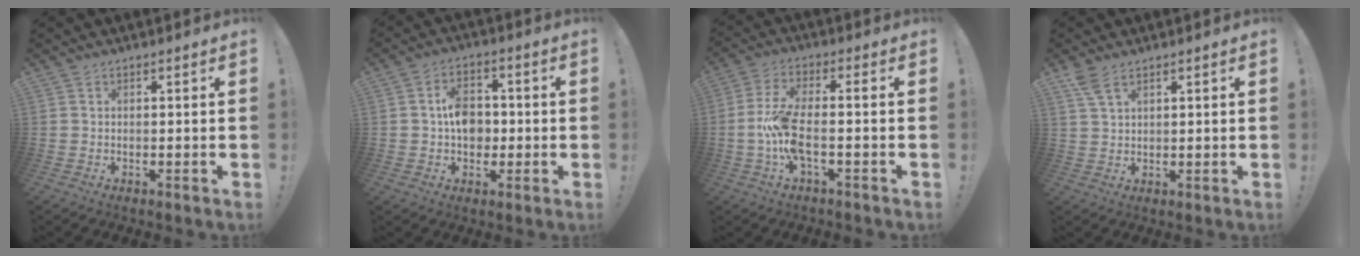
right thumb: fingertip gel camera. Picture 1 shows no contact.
{"total": 9.0, "force": [0.0, 7.1, 5.6], "torque": [-0.080, 0.012, 0.001]}
{"total": 10.9, "force": [-2.6, 3.2, 10.1], "torque": [-0.211, -0.004, -0.050]}
{"total": 4.7, "force": [3.1, 1.7, 3.2], "torque": [-0.064, -0.011, 0.059]}